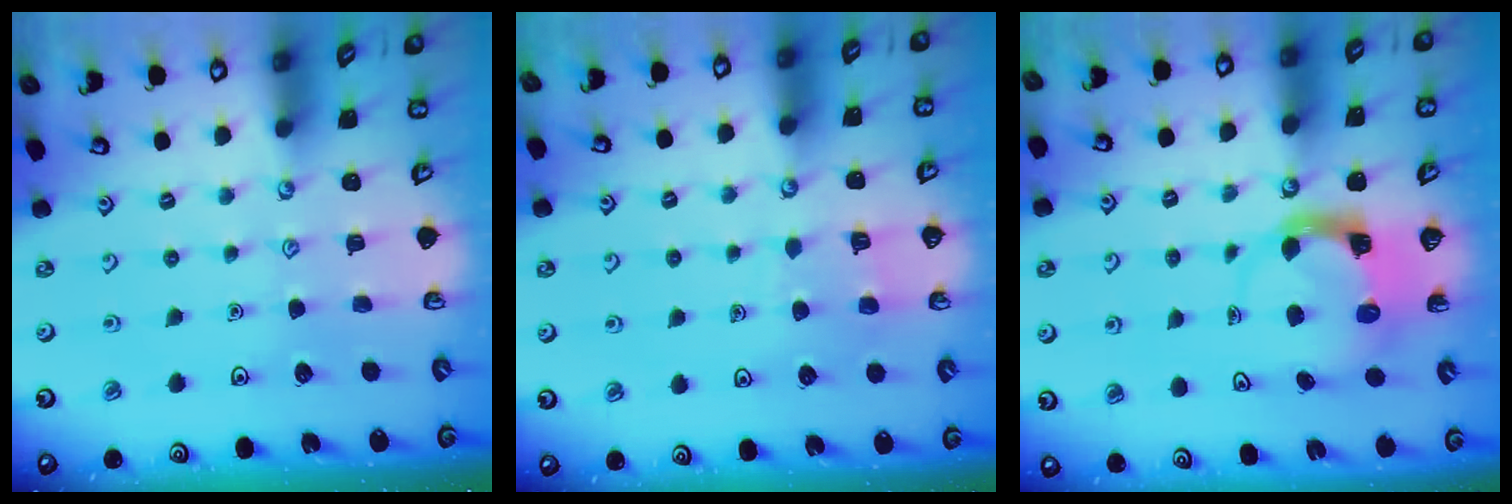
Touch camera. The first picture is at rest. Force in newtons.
{"total": 4.8, "press": 4.8, "slide": 0.2}
{"total": 3.6, "press": 3.5, "slide": 0.5}